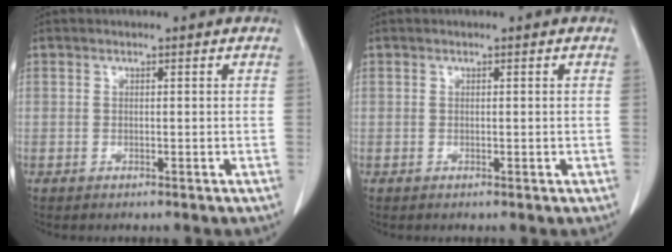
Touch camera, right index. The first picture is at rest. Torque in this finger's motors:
{"motor_torque": [-0.14, 0.18, -0.02, 0.01]}